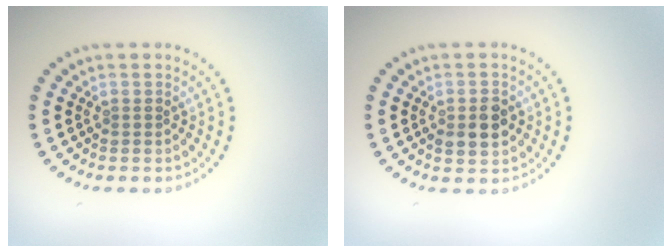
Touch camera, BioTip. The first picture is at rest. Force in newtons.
{"total": 3.0, "press": 3.0, "slide": 0.2}